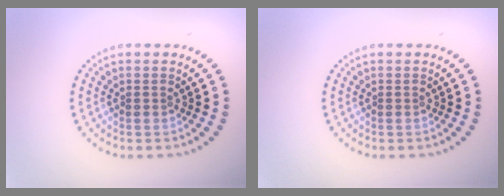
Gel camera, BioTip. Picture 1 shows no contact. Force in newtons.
{"total": 0.0}